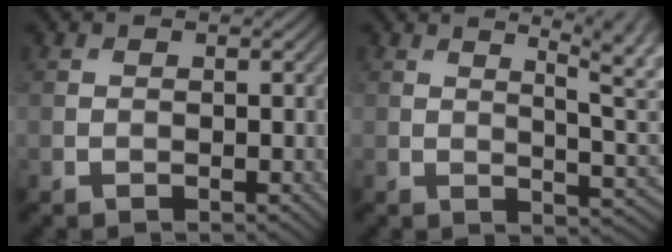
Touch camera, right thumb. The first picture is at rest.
{"total": 11.4, "force": [5.3, 4.0, 9.2], "torque": [-0.112, 0.029, 0.063]}